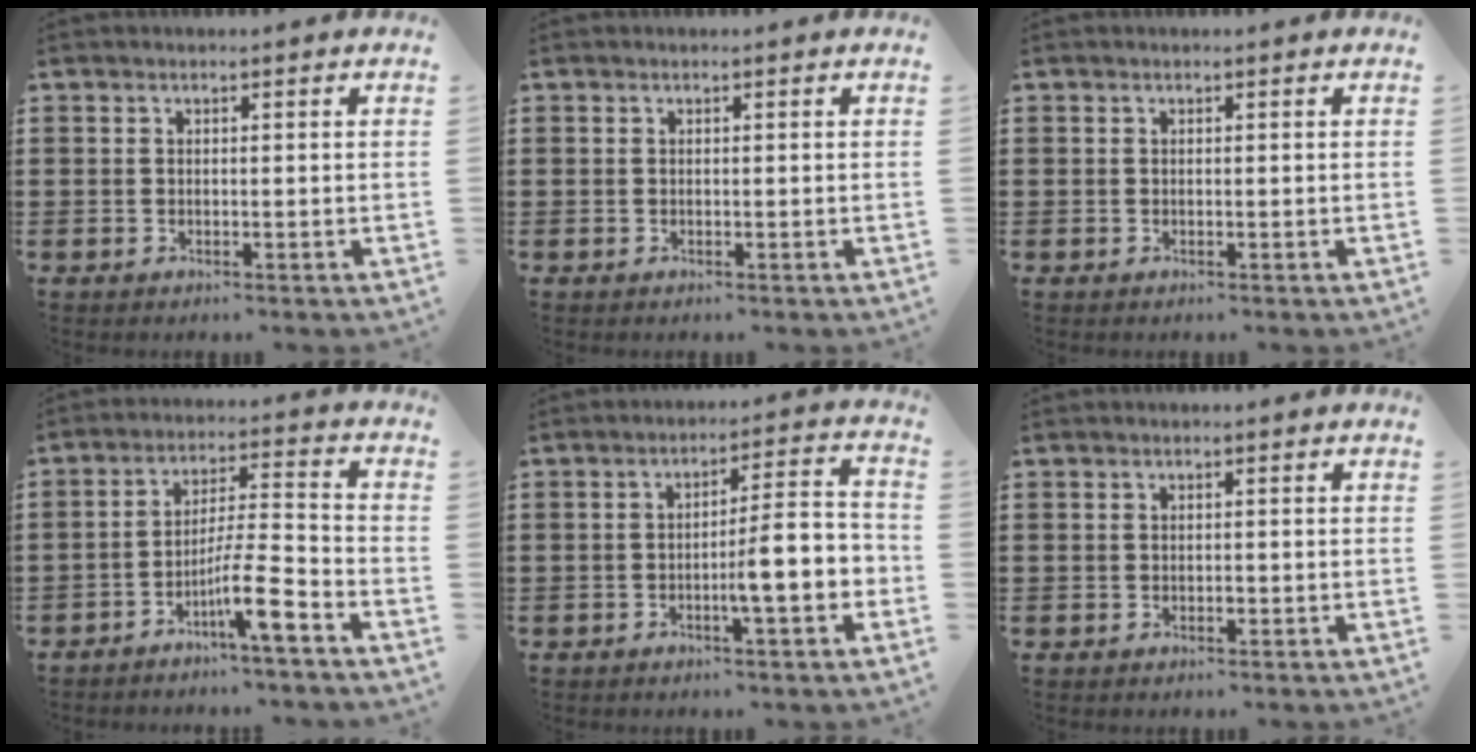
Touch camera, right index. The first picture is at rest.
{"total": 0.0}
{"total": 0.0}
{"total": 9.0, "force": [-5.4, 1.3, 7.1], "torque": [-0.128, 0.004, -0.098]}
{"total": 7.5, "force": [-2.6, 1.1, 6.9], "torque": [-0.098, -0.004, -0.049]}
{"total": 0.6, "force": [-0.3, 0.3, 0.5], "torque": [-0.010, -0.003, -0.004]}